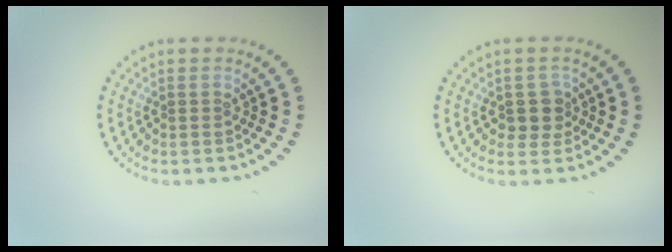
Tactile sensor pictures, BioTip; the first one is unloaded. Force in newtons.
{"total": 2.0, "press": 1.8, "slide": 0.9}